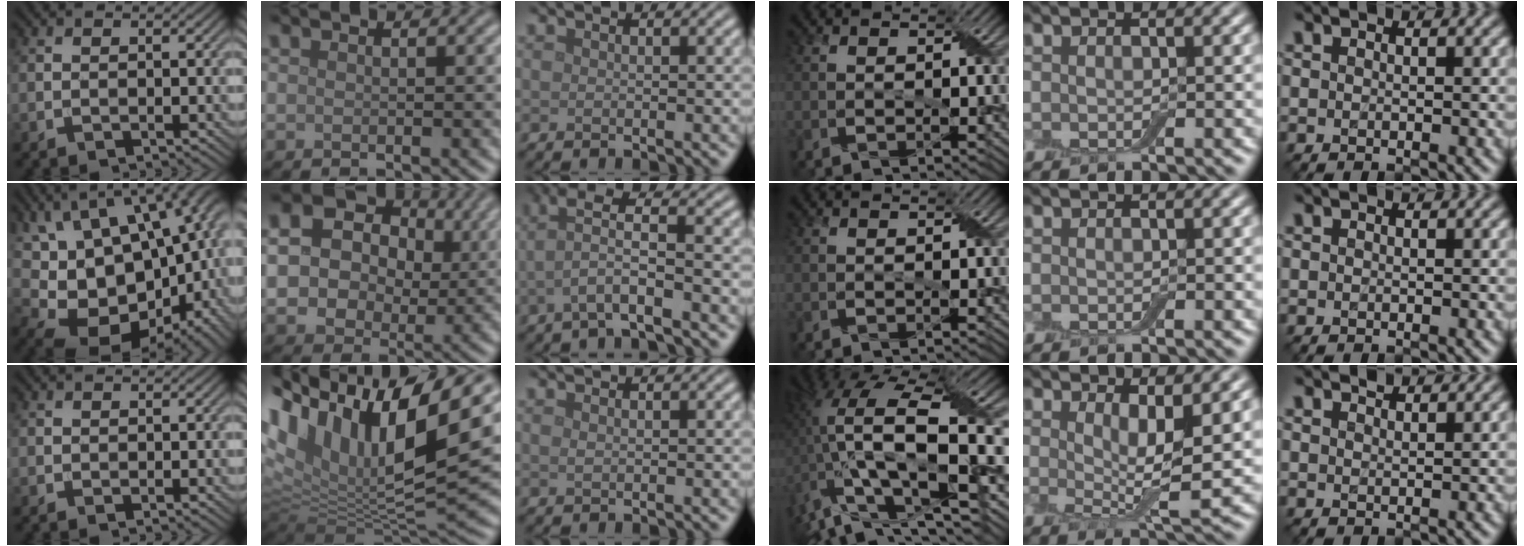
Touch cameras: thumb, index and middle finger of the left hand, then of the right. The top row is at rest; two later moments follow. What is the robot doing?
{"motion": "peel", "object": "bubble wrap"}